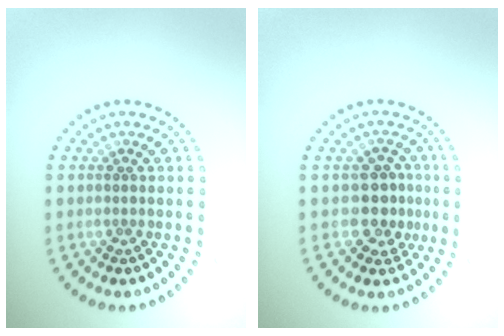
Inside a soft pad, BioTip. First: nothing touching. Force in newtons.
{"total": 2.8, "press": 2.5, "slide": 1.3}